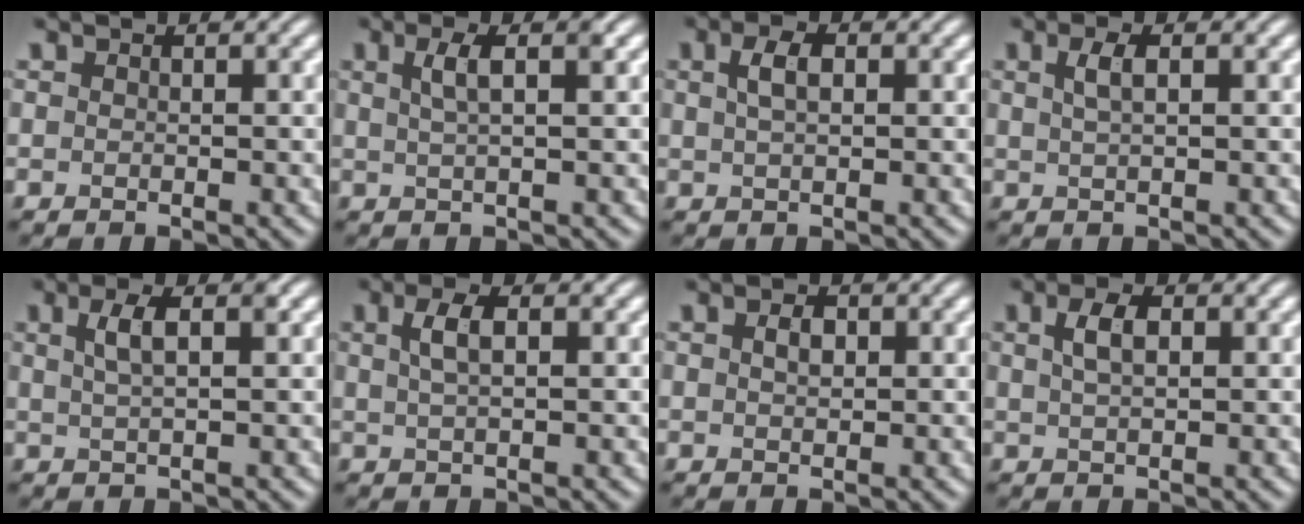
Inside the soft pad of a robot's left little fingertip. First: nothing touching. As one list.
[{"total": 2.9, "force": [0.9, 0.8, 2.6], "torque": [-0.037, 0.007, 0.013]}, {"total": 2.2, "force": [0.7, 1.0, 1.8], "torque": [-0.038, 0.005, 0.011]}, {"total": 2.0, "force": [0.7, 0.7, 1.7], "torque": [-0.030, 0.006, 0.013]}, {"total": 2.8, "force": [0.9, 0.8, 2.5], "torque": [-0.040, 0.007, 0.015]}, {"total": 2.5, "force": [0.9, 0.9, 2.2], "torque": [-0.040, 0.008, 0.014]}, {"total": 1.4, "force": [0.4, 0.9, 1.1], "torque": [-0.021, 0.003, 0.006]}, {"total": 2.6, "force": [0.9, 1.2, 2.1], "torque": [-0.043, 0.005, 0.016]}]